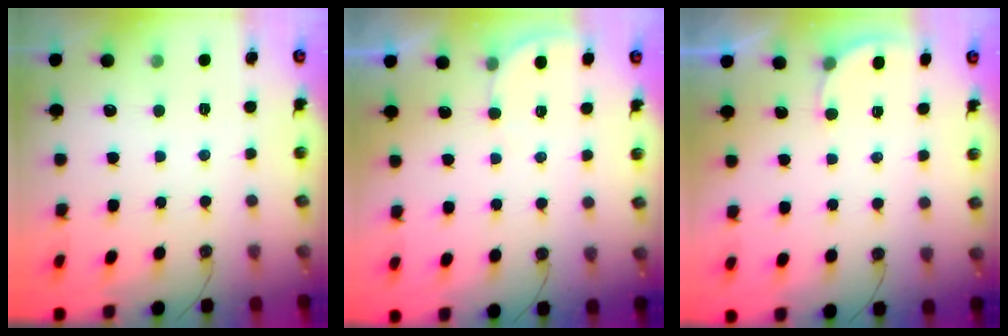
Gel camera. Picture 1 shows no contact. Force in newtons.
{"total": 2.6, "press": 2.6, "slide": 0.2}
{"total": 2.4, "press": 2.4, "slide": 0.2}